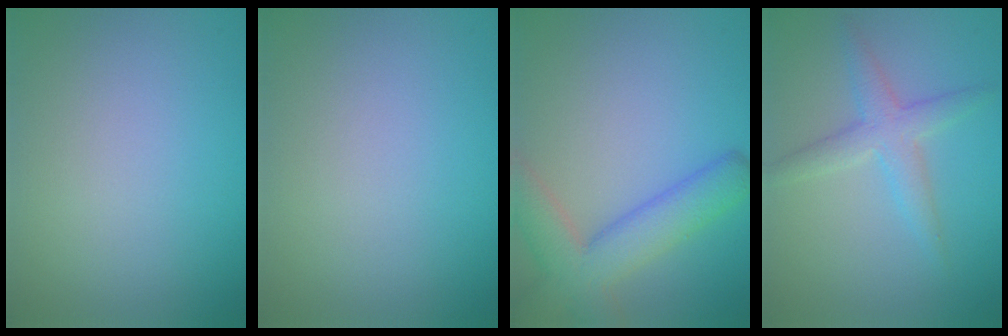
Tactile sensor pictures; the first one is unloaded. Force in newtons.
{"total": 0.0}
{"total": 6.1, "press": 6.1, "slide": 0.4}
{"total": 2.9, "press": 2.9, "slide": 0.0}